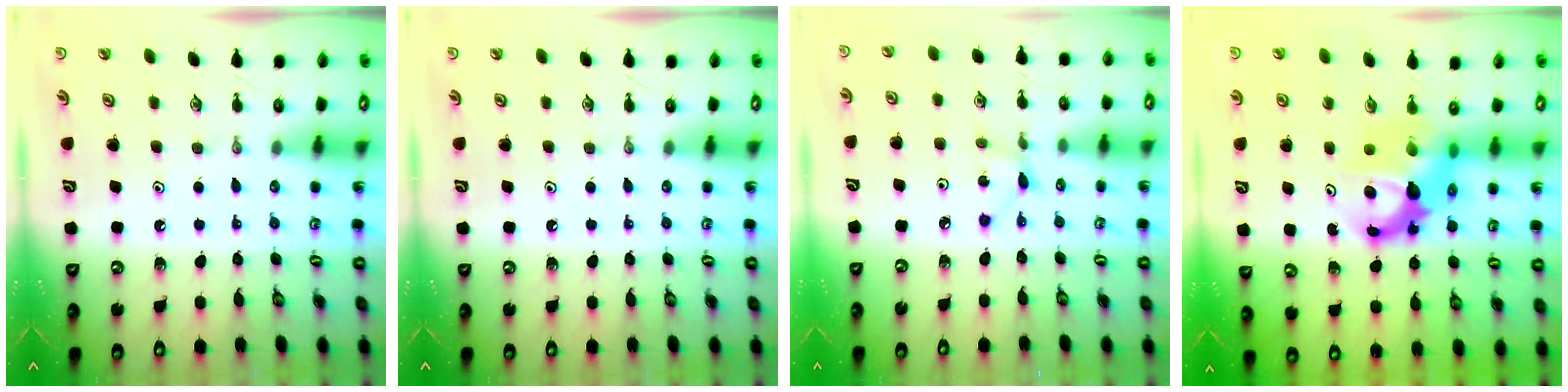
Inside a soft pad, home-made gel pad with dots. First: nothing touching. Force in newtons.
{"total": 0.0}
{"total": 2.0, "press": 2.0, "slide": 0.3}
{"total": 9.2, "press": 9.2, "slide": 0.4}